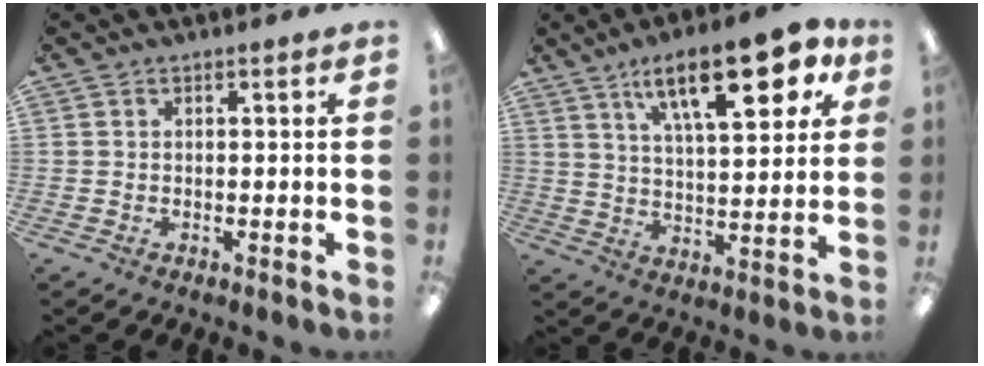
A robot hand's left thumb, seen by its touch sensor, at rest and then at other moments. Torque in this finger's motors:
{"motor_torque": [0.20, 1.09, 1.95, -0.82, 0.36]}